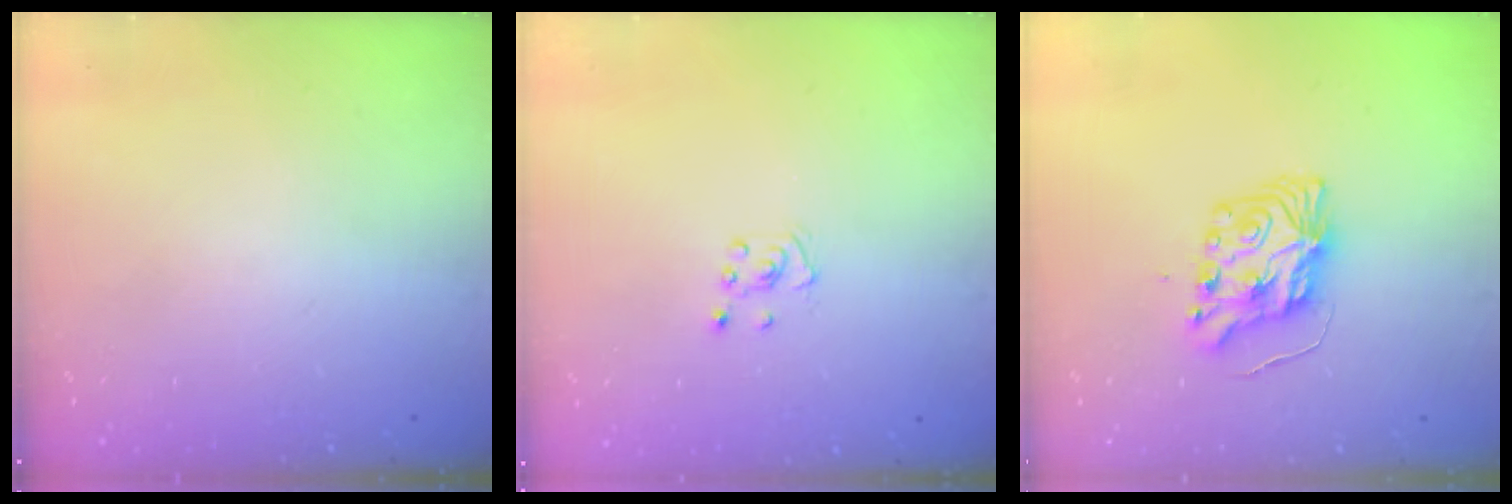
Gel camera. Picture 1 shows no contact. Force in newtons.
{"total": 2.8, "press": 2.8, "slide": 0.3}
{"total": 8.2, "press": 8.2, "slide": 0.6}